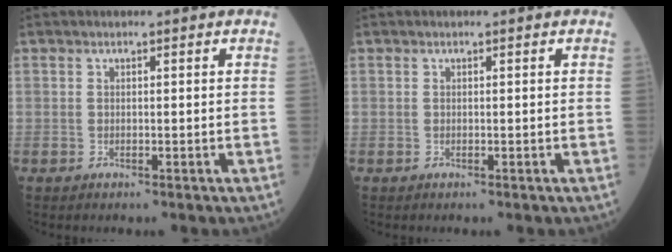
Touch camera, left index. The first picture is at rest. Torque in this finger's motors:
{"motor_torque": [-0.04, 0.01, 0.01, 0.00]}